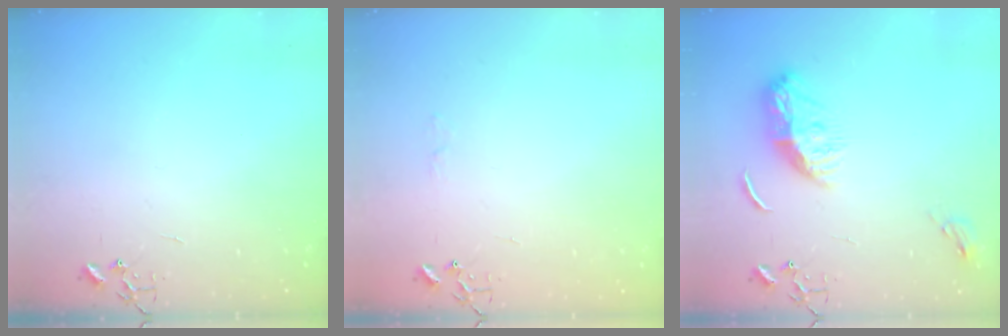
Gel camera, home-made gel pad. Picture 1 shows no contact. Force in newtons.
{"total": 3.5, "press": 3.4, "slide": 0.6}
{"total": 11.0, "press": 11.0, "slide": 0.3}